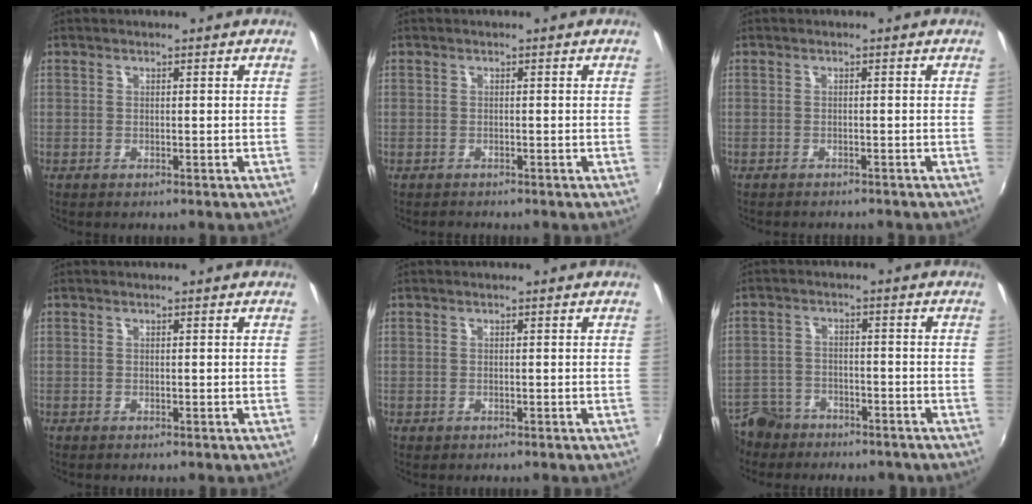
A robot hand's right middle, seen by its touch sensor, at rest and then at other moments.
{"total": 1.0, "force": [-0.9, 0.5, -0.2], "torque": [0.000, 0.000, -0.016]}
{"total": 2.3, "force": [-2.2, 0.6, 0.6], "torque": [-0.016, -0.012, -0.032]}
{"total": 0.0}
{"total": 0.0}
{"total": 10.0, "force": [-7.2, 6.4, 2.6], "torque": [-0.084, 0.011, -0.117]}